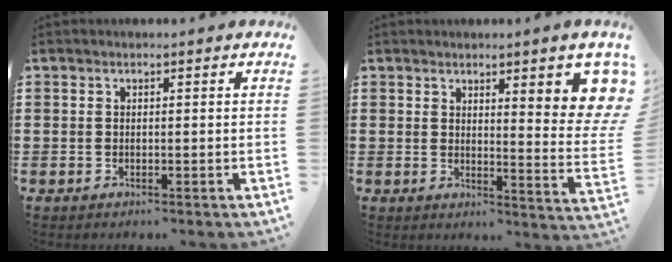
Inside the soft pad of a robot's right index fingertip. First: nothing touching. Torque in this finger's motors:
{"motor_torque": [1.44, 0.70, 0.47, 0.12]}